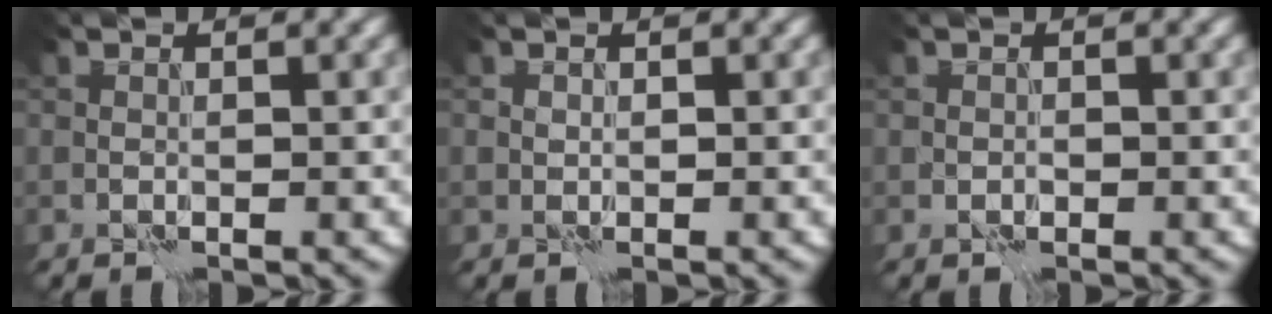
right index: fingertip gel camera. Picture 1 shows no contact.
{"total": 0.0}
{"total": 0.6, "force": [-0.3, 0.4, 0.3], "torque": [-0.004, 0.001, -0.007]}